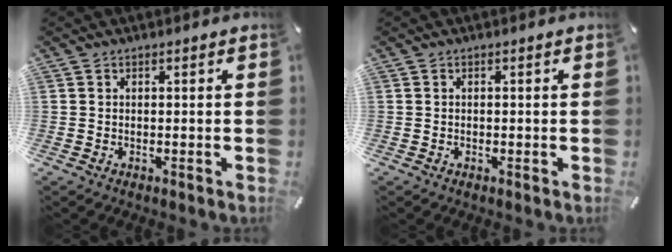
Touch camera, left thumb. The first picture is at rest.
{"total": 0.5, "force": [-0.2, 0.4, 0.3], "torque": [-0.008, 0.000, -0.005]}